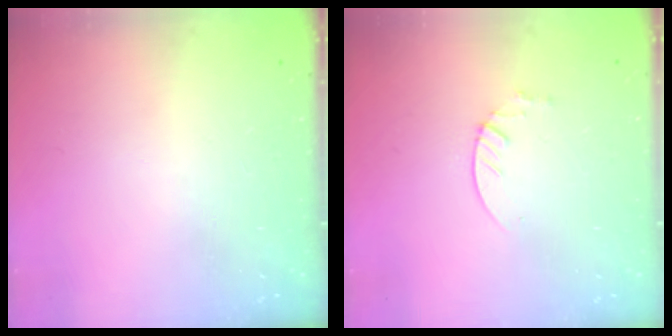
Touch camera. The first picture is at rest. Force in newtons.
{"total": 1.9, "press": 1.9, "slide": 0.2}